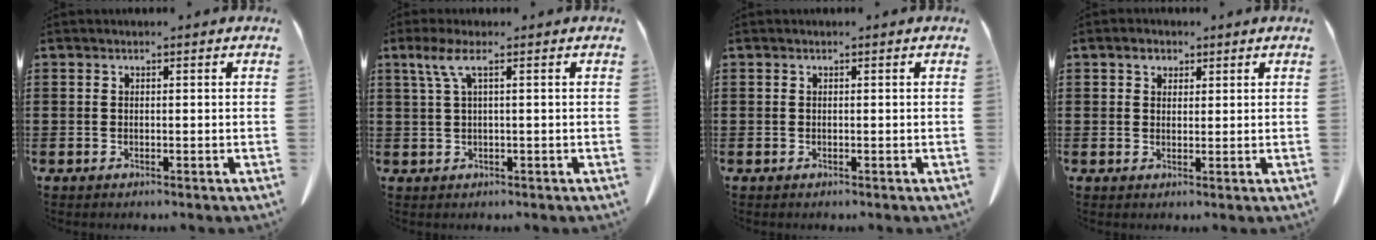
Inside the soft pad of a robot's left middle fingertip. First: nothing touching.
{"total": 3.5, "force": [1.2, 0.2, 3.3], "torque": [-0.068, -0.001, 0.021]}
{"total": 0.0}
{"total": 2.4, "force": [1.6, 1.5, 1.0], "torque": [-0.017, 0.004, 0.028]}